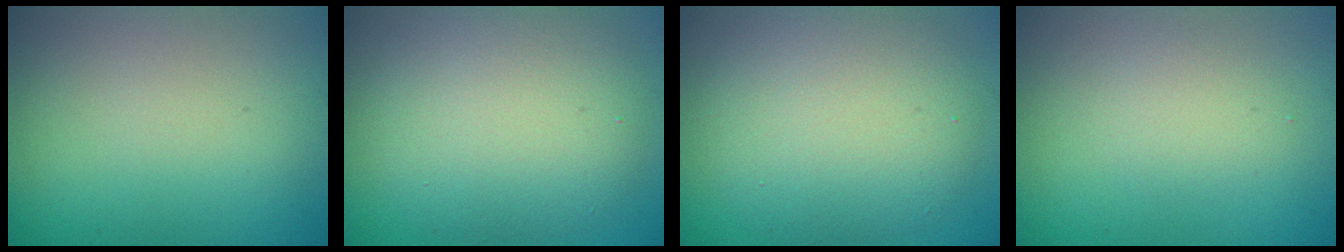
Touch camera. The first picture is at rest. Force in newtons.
{"total": 7.5, "press": 7.5, "slide": 0.4}
{"total": 7.1, "press": 7.1, "slide": 0.4}
{"total": 1.7, "press": 1.7, "slide": 0.2}